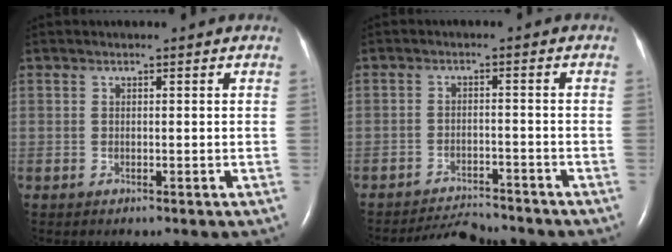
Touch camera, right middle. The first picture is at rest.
{"total": 5.2, "force": [-5.2, 0.2, 0.1], "torque": [-0.006, -0.008, -0.088]}